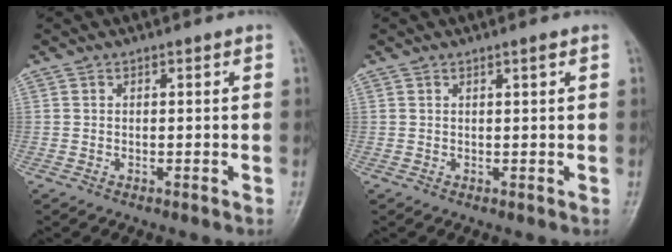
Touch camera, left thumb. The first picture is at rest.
{"total": 1.0, "force": [0.6, 0.0, 0.7], "torque": [-0.011, -0.003, 0.010]}